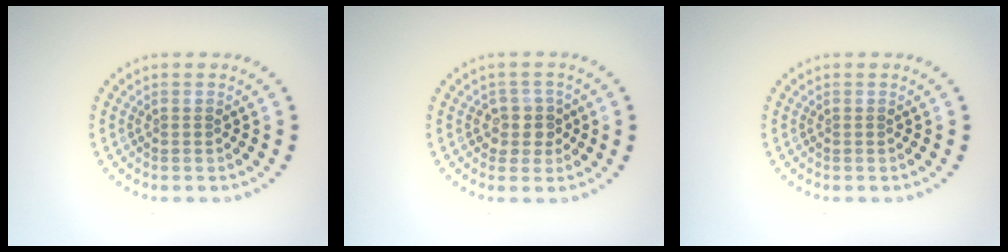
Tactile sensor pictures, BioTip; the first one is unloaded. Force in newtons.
{"total": 2.2, "press": 2.0, "slide": 0.9}
{"total": 0.0}